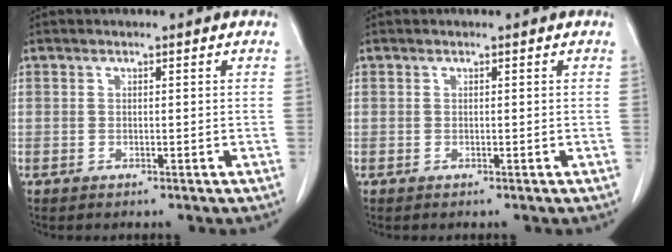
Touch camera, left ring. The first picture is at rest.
{"total": 0.0}